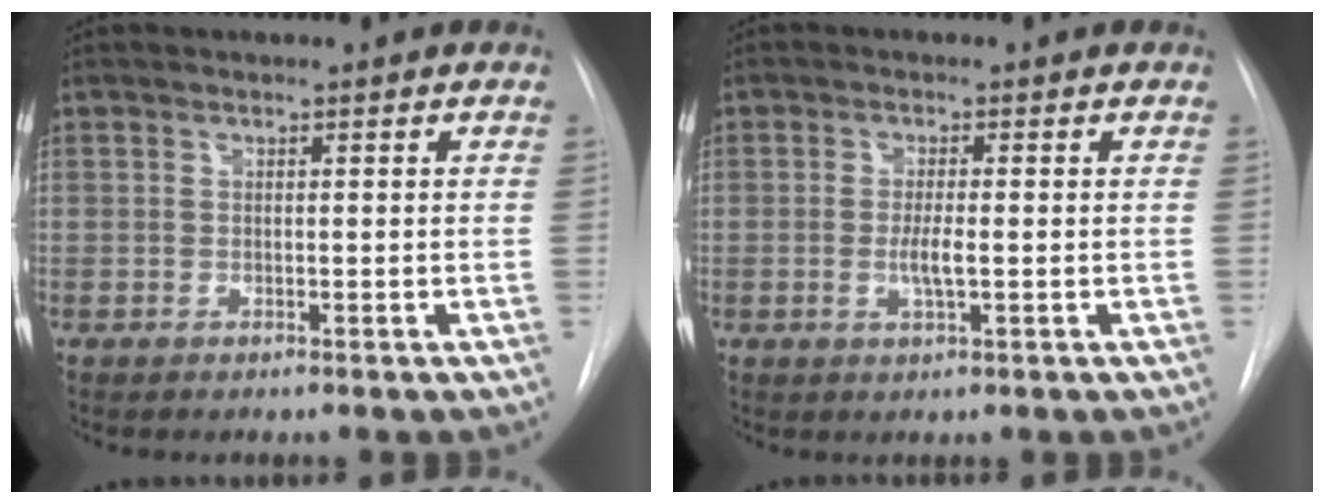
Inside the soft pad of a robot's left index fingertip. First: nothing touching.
{"total": 2.8, "force": [-1.2, 0.2, 2.5], "torque": [-0.049, -0.010, -0.017]}